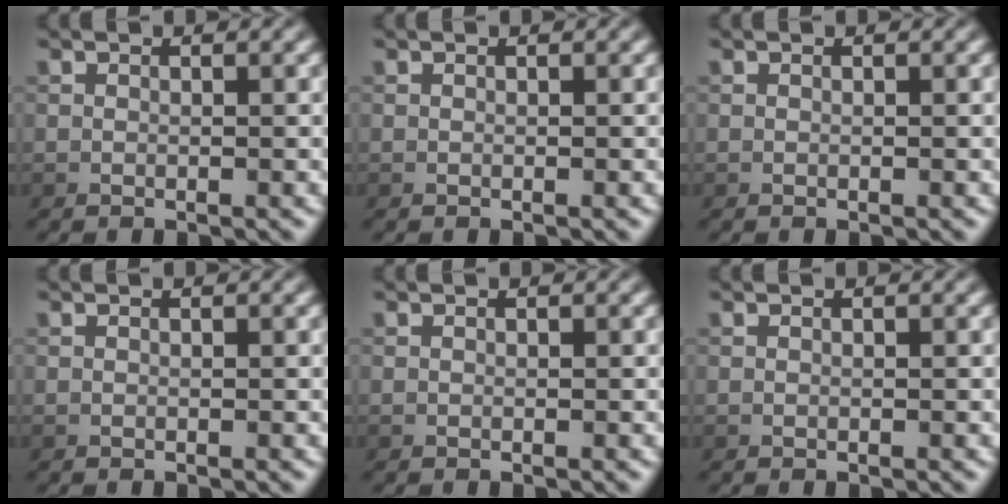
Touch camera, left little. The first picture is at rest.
{"total": 0.0}
{"total": 0.0}
{"total": 0.0}
{"total": 0.0}
{"total": 0.0}